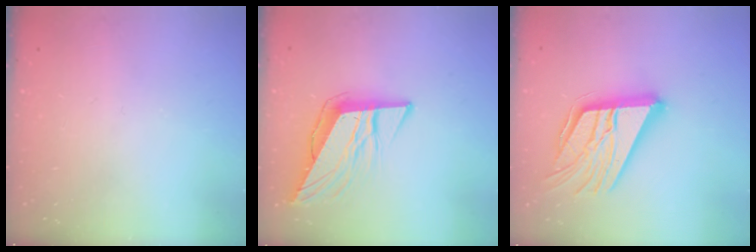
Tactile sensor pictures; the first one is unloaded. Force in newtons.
{"total": 9.9, "press": 9.9, "slide": 0.8}
{"total": 21.6, "press": 21.5, "slide": 2.3}